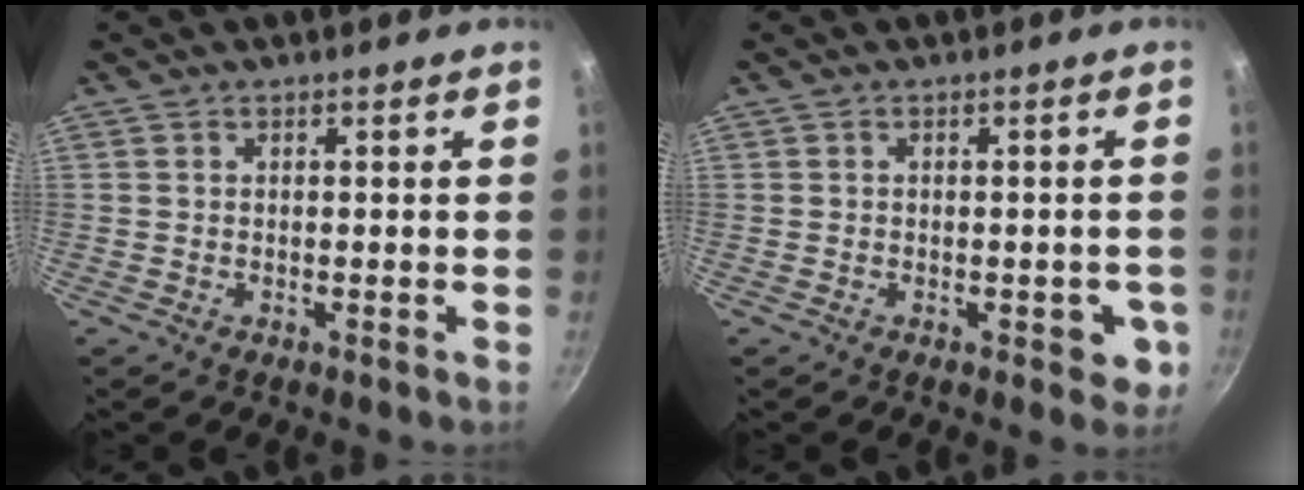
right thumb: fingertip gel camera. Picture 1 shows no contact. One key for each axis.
{"total": 4.4, "fx": -1.3, "fy": 2.6, "fz": 3.3, "tx": -0.012, "ty": 0.007, "tz": -0.017}